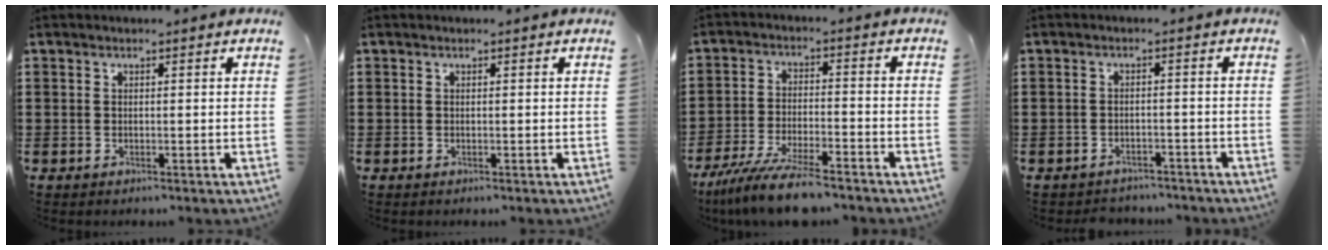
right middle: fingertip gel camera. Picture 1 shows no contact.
{"total": 0.0}
{"total": 8.8, "force": [-7.4, 0.6, 4.7], "torque": [-0.106, -0.008, -0.144]}
{"total": 2.1, "force": [-2.1, 0.4, -0.2], "torque": [-0.004, -0.002, -0.047]}